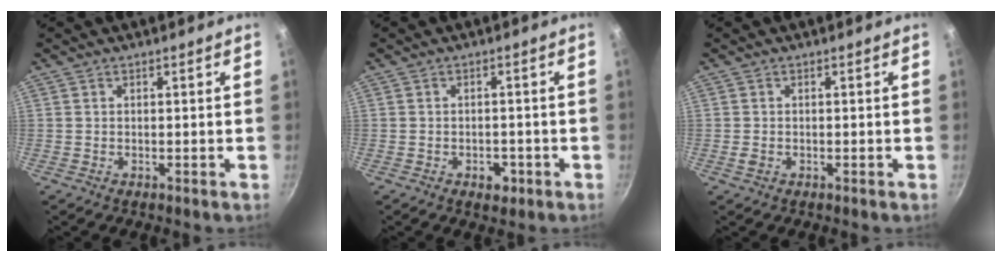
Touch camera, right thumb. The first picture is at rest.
{"total": 2.8, "force": [-1.3, 1.9, 1.6], "torque": [-0.008, 0.006, -0.015]}
{"total": 0.9, "force": [-0.3, 0.6, 0.6], "torque": [-0.014, 0.000, -0.004]}